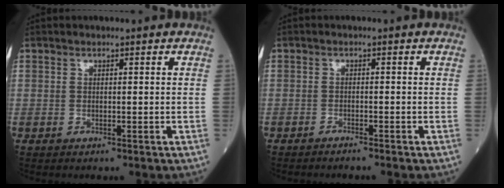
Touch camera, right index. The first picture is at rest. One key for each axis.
{"total": 1.5, "fx": -1.4, "fy": -0.3, "fz": 0.5, "tx": -0.006, "ty": 0.002, "tz": -0.020}